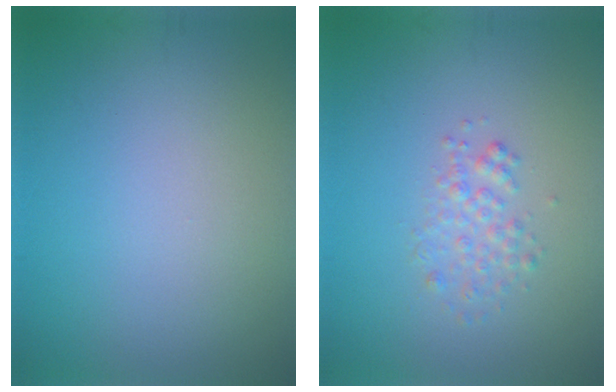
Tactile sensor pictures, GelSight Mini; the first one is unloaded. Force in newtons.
{"total": 1.7, "press": 1.7, "slide": 0.1}